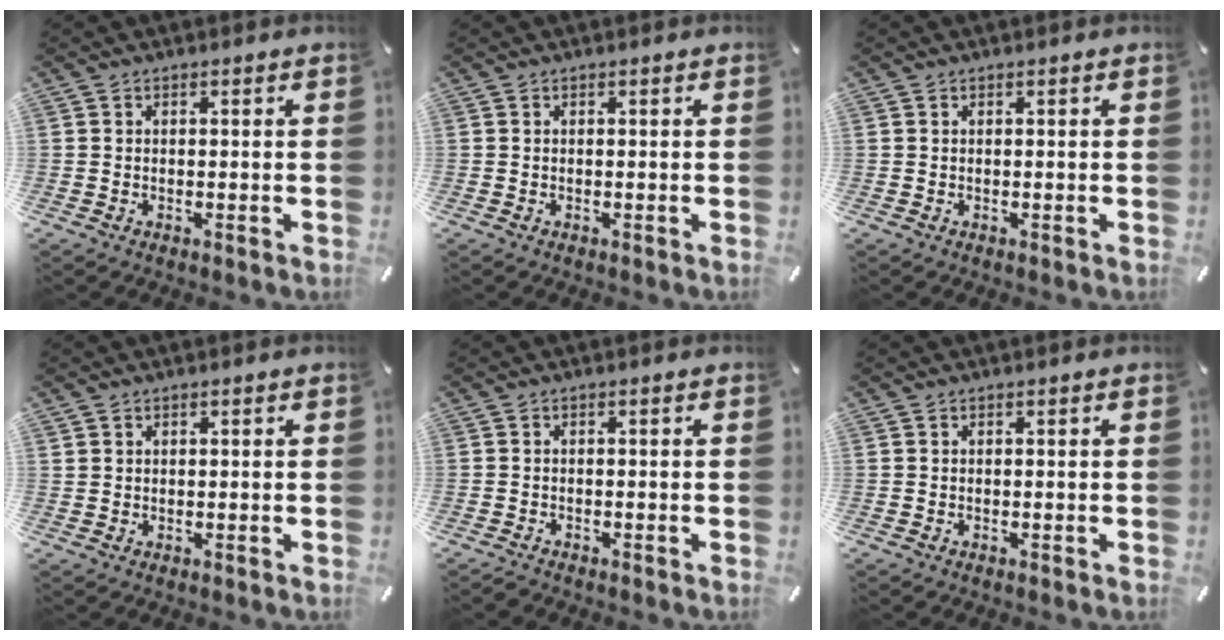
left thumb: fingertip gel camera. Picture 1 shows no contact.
{"total": 0.0}
{"total": 0.0}
{"total": 0.7, "force": [0.5, 0.5, -0.1], "torque": [0.001, 0.001, 0.011]}
{"total": 0.9, "force": [-0.9, 0.1, 0.0], "torque": [-0.001, 0.002, -0.019]}
{"total": 0.0}